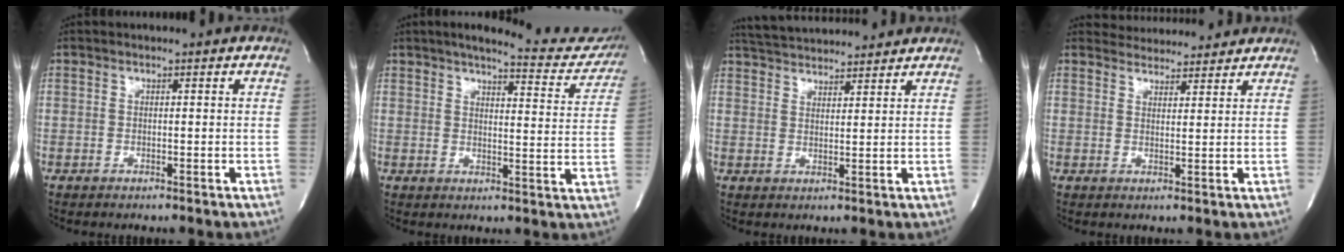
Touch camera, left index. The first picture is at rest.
{"total": 14.2, "force": [13.0, 2.5, 5.0], "torque": [-0.048, -0.037, 0.141]}
{"total": 10.1, "force": [9.7, 1.3, 2.7], "torque": [-0.056, 0.022, 0.148]}
{"total": 6.5, "force": [6.3, 1.4, 0.5], "torque": [-0.008, 0.012, 0.081]}